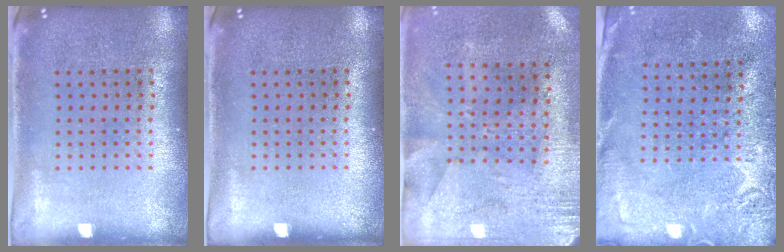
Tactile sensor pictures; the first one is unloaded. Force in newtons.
{"total": 0.0}
{"total": 2.8, "press": 2.3, "slide": 1.7}
{"total": 2.7, "press": 2.4, "slide": 1.3}